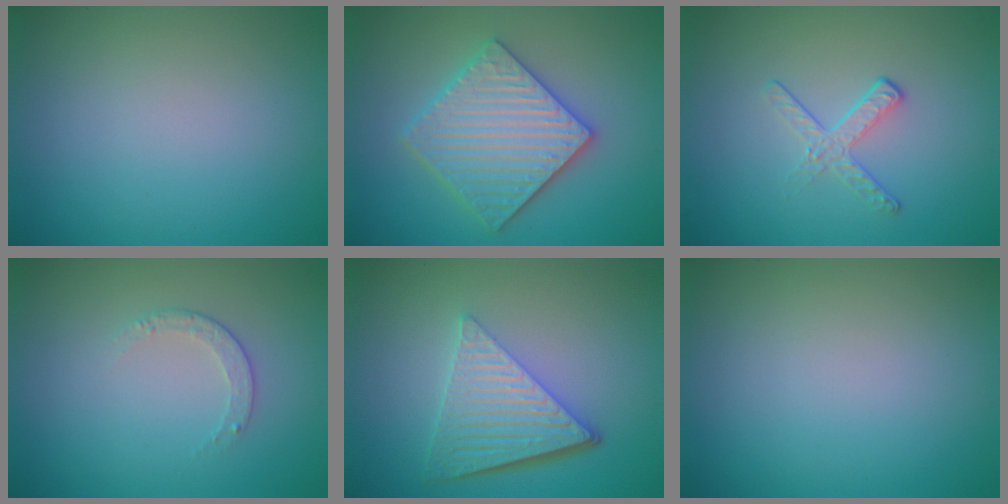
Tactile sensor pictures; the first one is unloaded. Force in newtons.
{"total": 5.8, "press": 5.7, "slide": 1.1}
{"total": 1.9, "press": 1.1, "slide": 1.6}
{"total": 1.2, "press": 0.9, "slide": 0.9}
{"total": 6.4, "press": 4.3, "slide": 4.7}
{"total": 0.0}